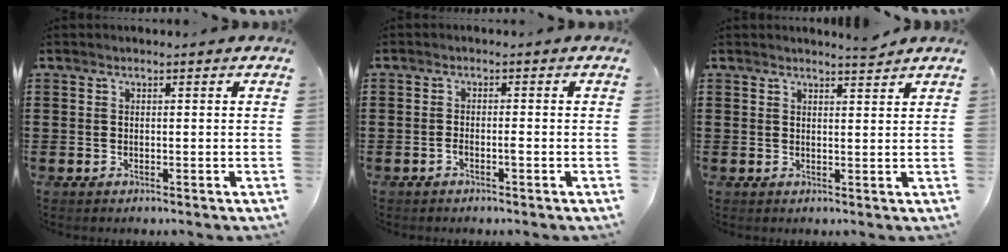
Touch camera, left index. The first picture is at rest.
{"total": 1.2, "force": [-0.7, 0.1, 0.9], "torque": [-0.019, -0.004, -0.012]}
{"total": 2.5, "force": [2.4, -0.1, 0.6], "torque": [-0.009, -0.006, 0.045]}